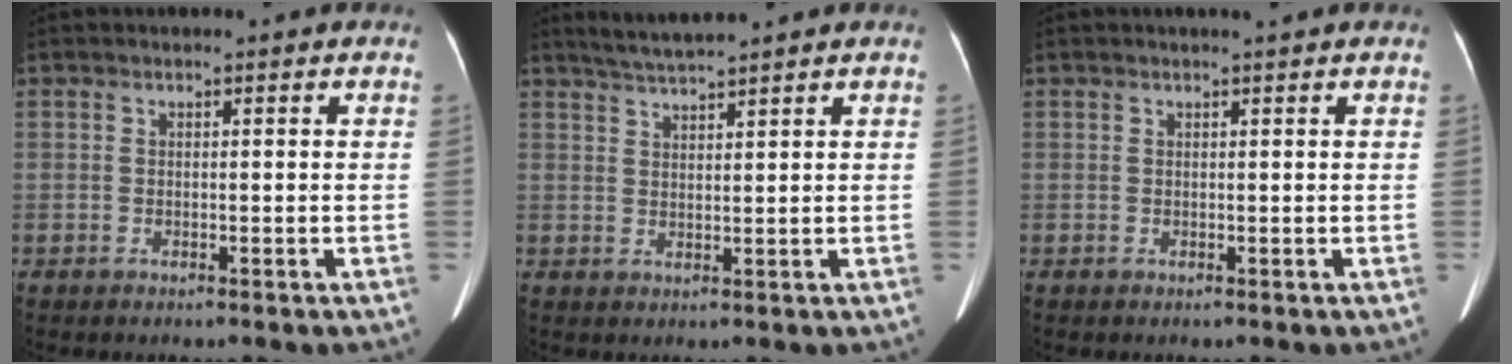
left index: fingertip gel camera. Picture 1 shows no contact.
{"total": 4.0, "force": [3.7, -0.8, 1.4], "torque": [-0.031, 0.012, 0.073]}
{"total": 0.8, "force": [0.7, -0.1, 0.5], "torque": [-0.009, 0.001, 0.015]}